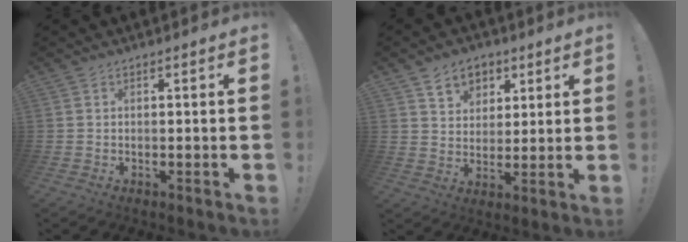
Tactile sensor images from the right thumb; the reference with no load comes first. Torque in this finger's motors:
{"motor_torque": [-0.45, 0.45, 0.03, 0.02, 0.00]}